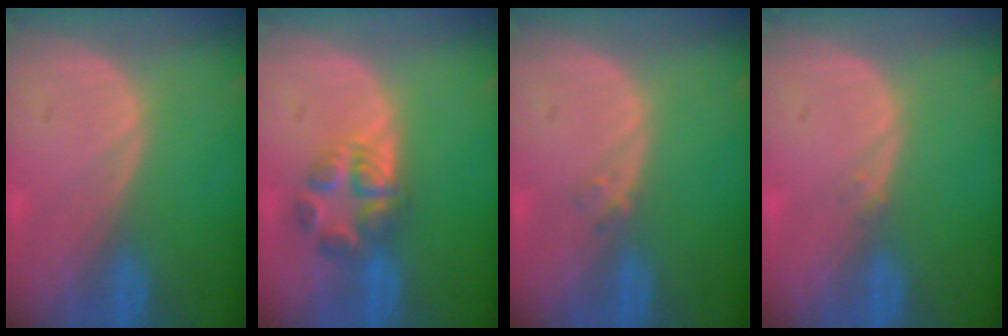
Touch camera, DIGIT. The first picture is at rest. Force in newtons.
{"total": 5.6, "press": 5.5, "slide": 1.1}
{"total": 1.0, "press": 1.0, "slide": 0.2}
{"total": 0.6, "press": 0.5, "slide": 0.3}